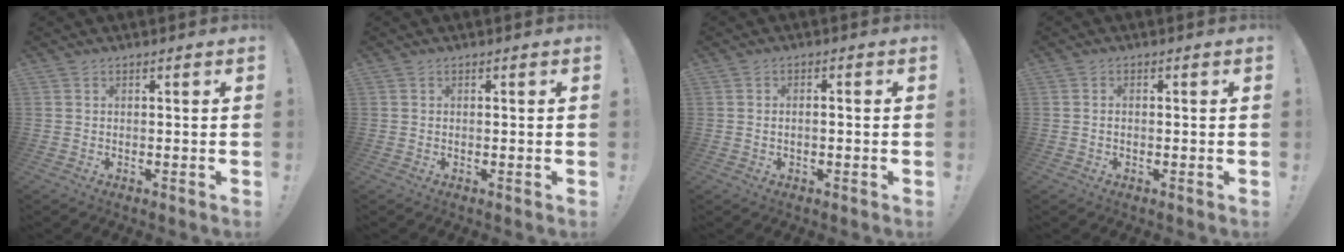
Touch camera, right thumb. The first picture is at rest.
{"total": 0.7, "force": [0.2, -0.3, 0.6], "torque": [-0.005, -0.004, 0.002]}
{"total": 1.5, "force": [-0.6, 0.5, 1.3], "torque": [-0.023, 0.006, -0.011]}
{"total": 0.9, "force": [-0.1, 0.5, 0.7], "torque": [-0.016, 0.003, -0.001]}